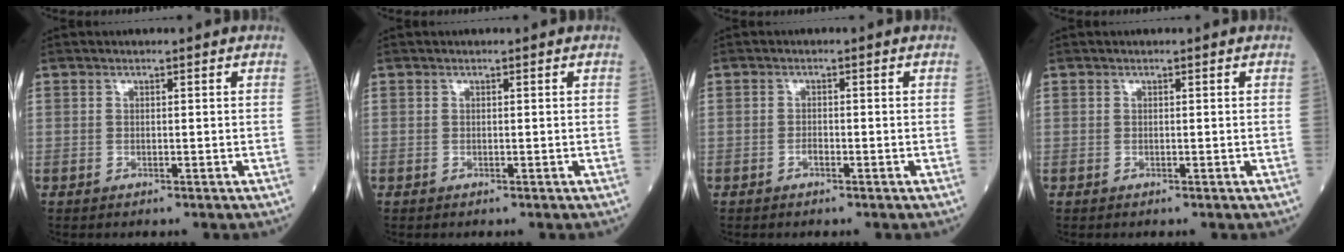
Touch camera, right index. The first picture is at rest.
{"total": 0.0}
{"total": 0.9, "force": [-0.6, 0.3, 0.7], "torque": [-0.013, 0.003, -0.011]}
{"total": 0.0}